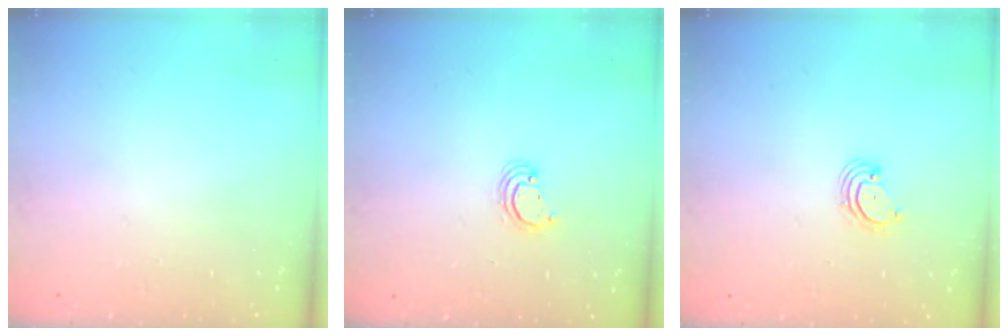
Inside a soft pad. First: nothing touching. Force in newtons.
{"total": 2.8, "press": 2.8, "slide": 0.2}
{"total": 3.0, "press": 3.0, "slide": 0.3}